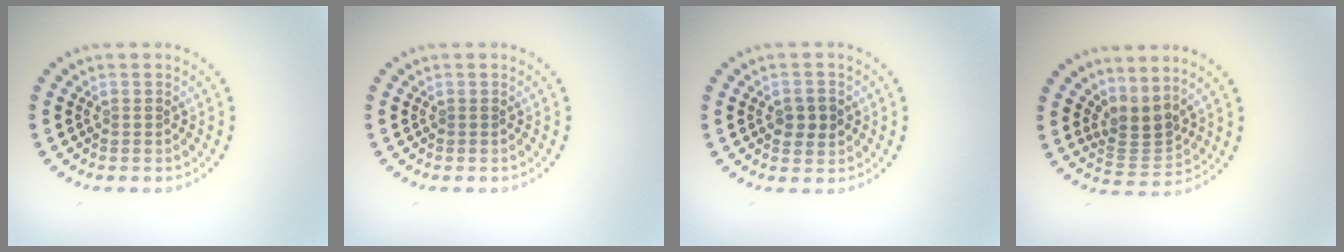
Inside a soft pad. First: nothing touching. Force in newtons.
{"total": 0.0}
{"total": 2.2, "press": 2.2, "slide": 0.2}
{"total": 2.8, "press": 2.0, "slide": 2.0}